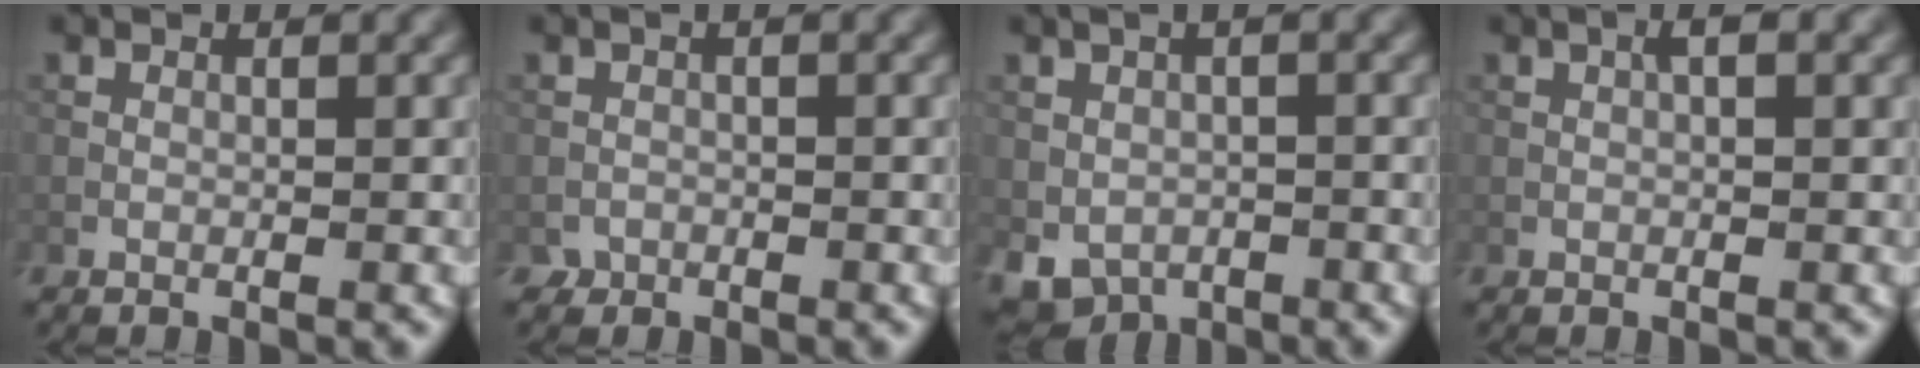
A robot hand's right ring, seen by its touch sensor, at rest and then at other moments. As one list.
[{"total": 1.0, "force": [-0.7, 0.7, 0.2], "torque": [0.001, -0.001, -0.014]}, {"total": 5.2, "force": [-1.3, 3.8, 3.4], "torque": [-0.051, -0.009, -0.003]}, {"total": 1.5, "force": [0.4, 0.3, 1.4], "torque": [-0.027, 0.006, 0.006]}]